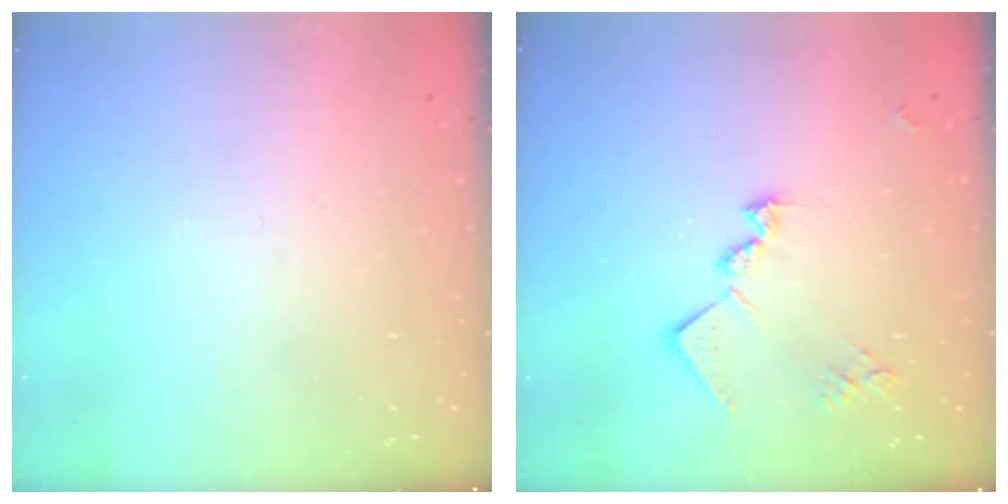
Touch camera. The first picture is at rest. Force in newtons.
{"total": 13.0, "press": 13.0, "slide": 0.3}